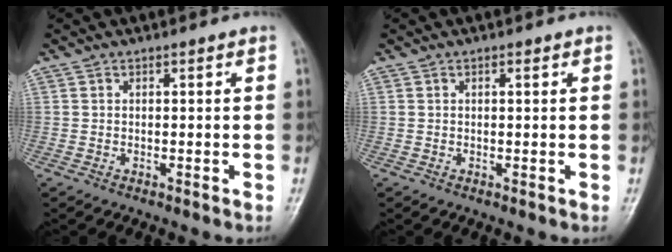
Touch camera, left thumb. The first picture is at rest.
{"total": 0.7, "force": [0.3, 0.3, 0.6], "torque": [-0.011, 0.000, 0.004]}